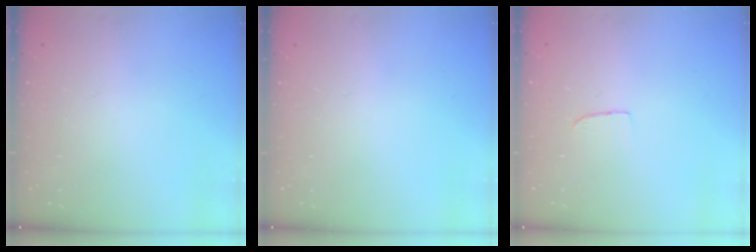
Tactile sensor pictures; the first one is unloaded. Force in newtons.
{"total": 0.0}
{"total": 4.2, "press": 4.2, "slide": 0.4}